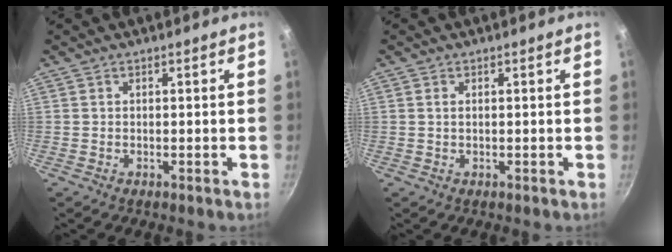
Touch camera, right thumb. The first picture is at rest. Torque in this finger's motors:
{"motor_torque": [-0.18, 0.12, -0.11, -0.08, 0.02]}